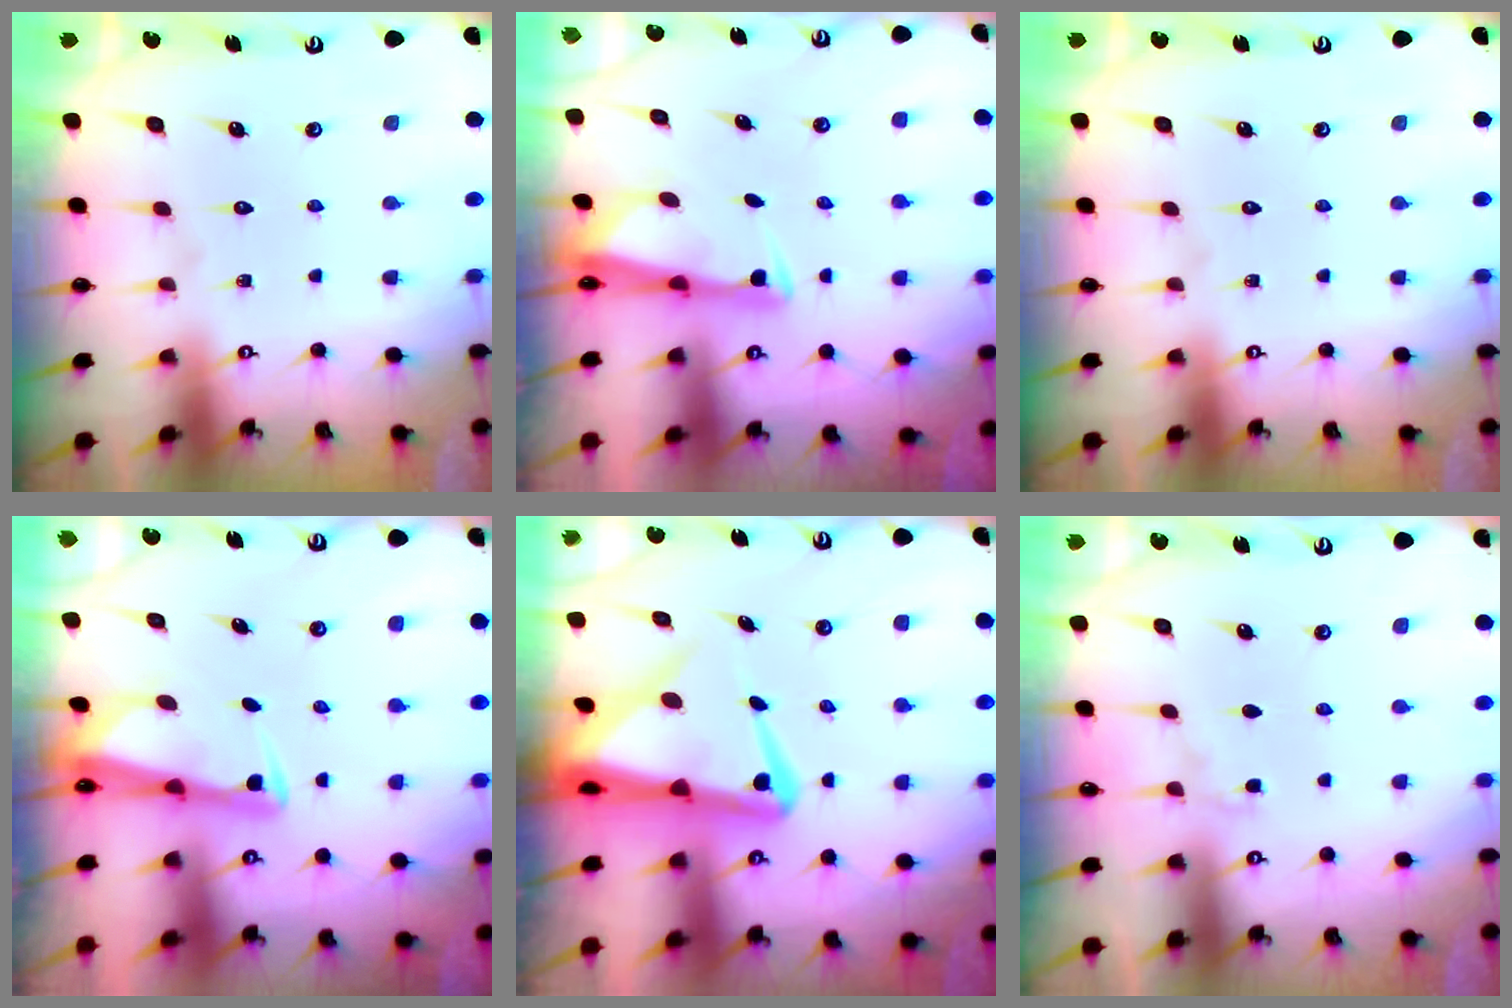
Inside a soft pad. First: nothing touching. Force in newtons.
{"total": 3.1, "press": 3.0, "slide": 0.7}
{"total": 0.0}
{"total": 2.8, "press": 2.8, "slide": 0.5}
{"total": 6.0, "press": 5.9, "slide": 1.0}
{"total": 3.3, "press": 3.2, "slide": 0.5}